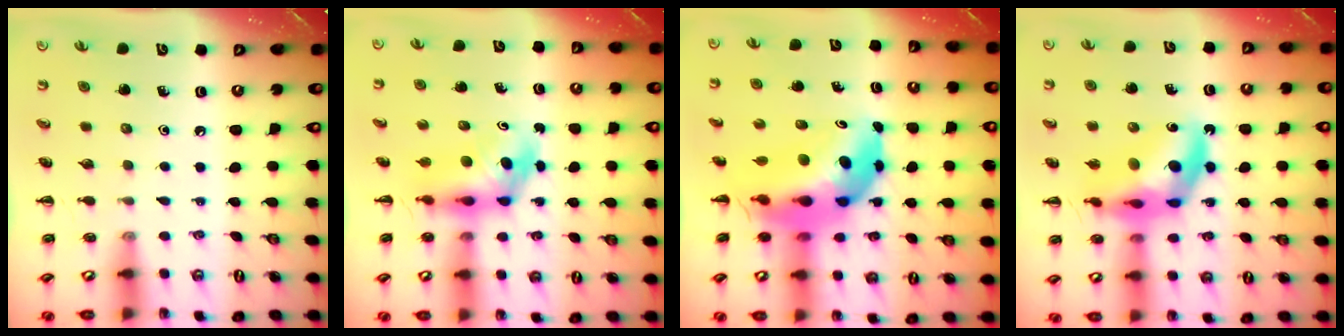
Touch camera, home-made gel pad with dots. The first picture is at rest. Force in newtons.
{"total": 5.0, "press": 4.9, "slide": 0.9}
{"total": 13.4, "press": 12.9, "slide": 3.8}
{"total": 14.4, "press": 13.8, "slide": 4.1}